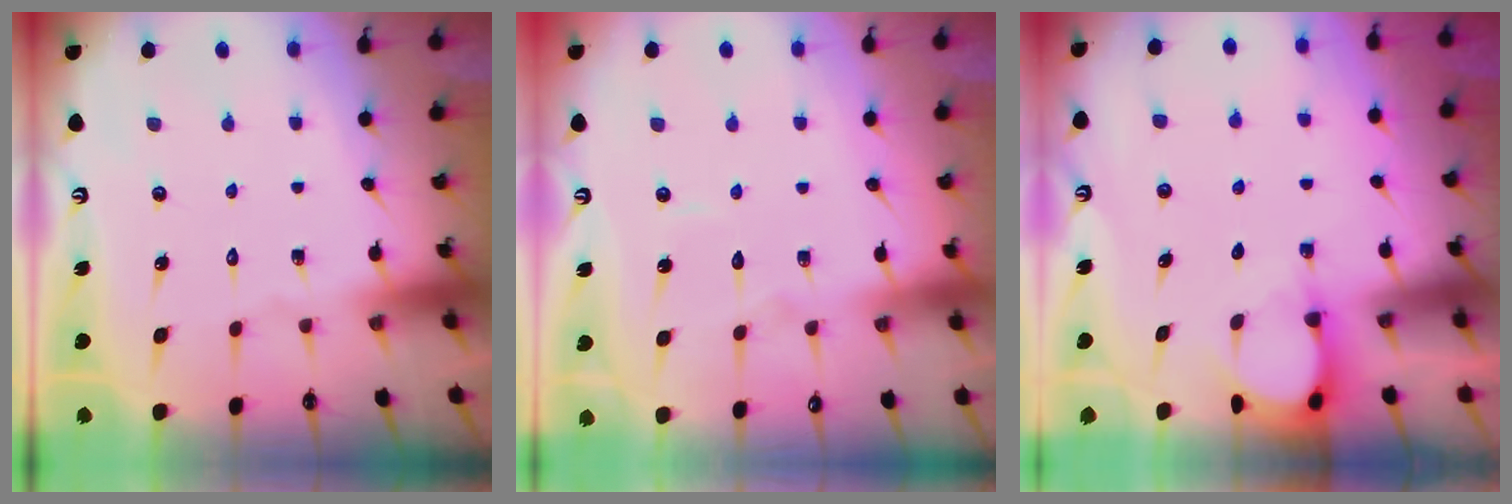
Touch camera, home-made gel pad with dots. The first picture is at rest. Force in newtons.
{"total": 3.9, "press": 3.9, "slide": 0.2}
{"total": 4.2, "press": 4.2, "slide": 0.4}